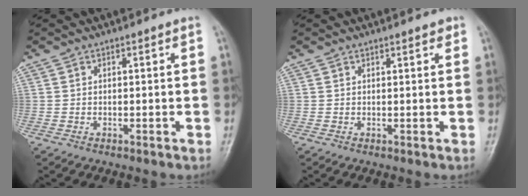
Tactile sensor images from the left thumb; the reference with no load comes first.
{"total": 1.1, "force": [0.8, 0.4, 0.7], "torque": [-0.006, -0.003, 0.008]}